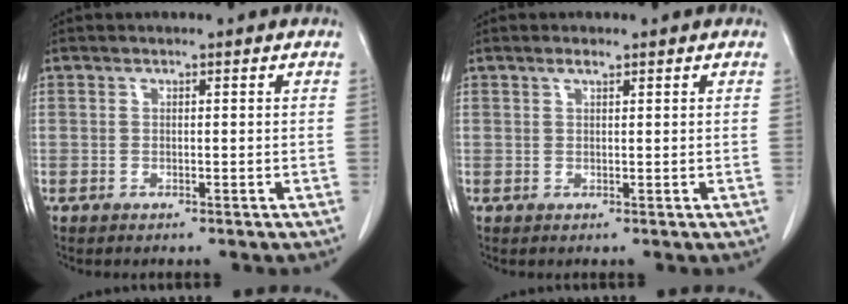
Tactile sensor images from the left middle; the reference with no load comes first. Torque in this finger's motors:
{"motor_torque": [0.27, -0.19, -0.02, 0.01]}